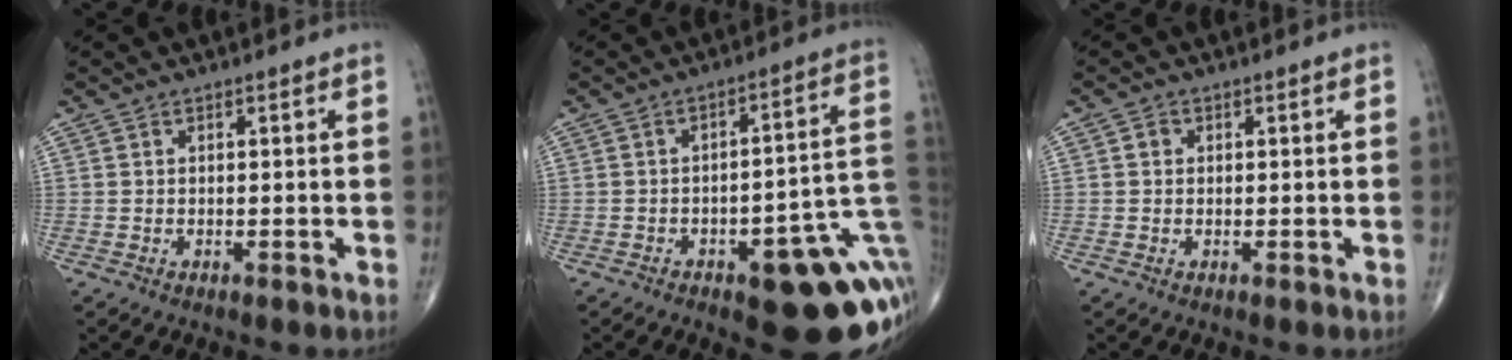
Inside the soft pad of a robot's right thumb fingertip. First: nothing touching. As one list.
[{"total": 19.2, "force": [-5.8, 6.6, 17.1], "torque": [-0.150, 0.035, -0.058]}, {"total": 1.3, "force": [0.2, 1.2, 0.6], "torque": [-0.005, 0.003, 0.000]}]